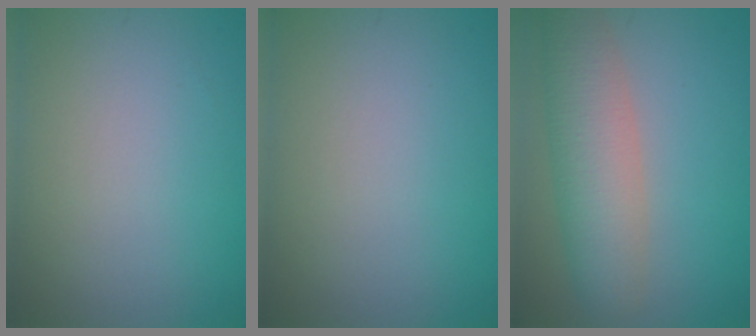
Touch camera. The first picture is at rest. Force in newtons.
{"total": 0.0}
{"total": 6.5, "press": 6.5, "slide": 0.2}